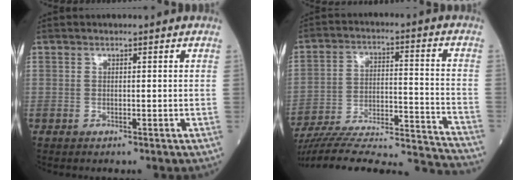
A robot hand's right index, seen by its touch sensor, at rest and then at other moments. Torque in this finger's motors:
{"motor_torque": [0.60, -1.54, 0.72, 0.21]}